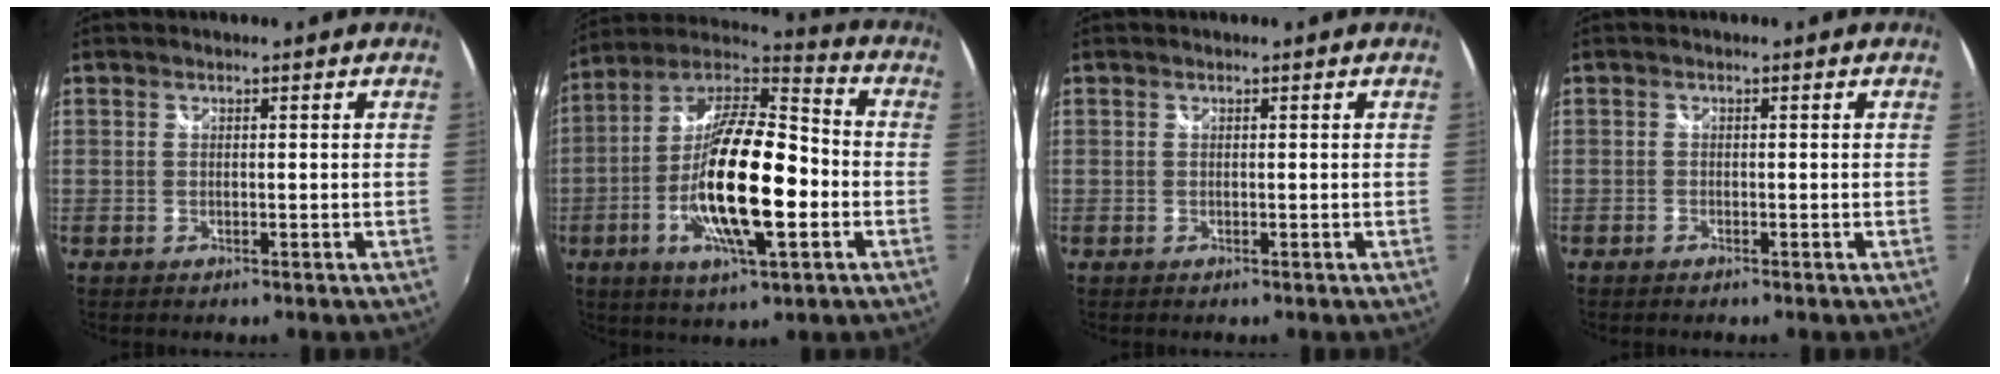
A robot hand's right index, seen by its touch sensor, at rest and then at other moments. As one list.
[{"total": 20.7, "force": [-4.8, 5.9, 19.3], "torque": [-0.368, -0.009, -0.096]}, {"total": 0.0}, {"total": 0.8, "force": [-0.7, 0.4, 0.2], "torque": [-0.007, -0.001, -0.015]}]